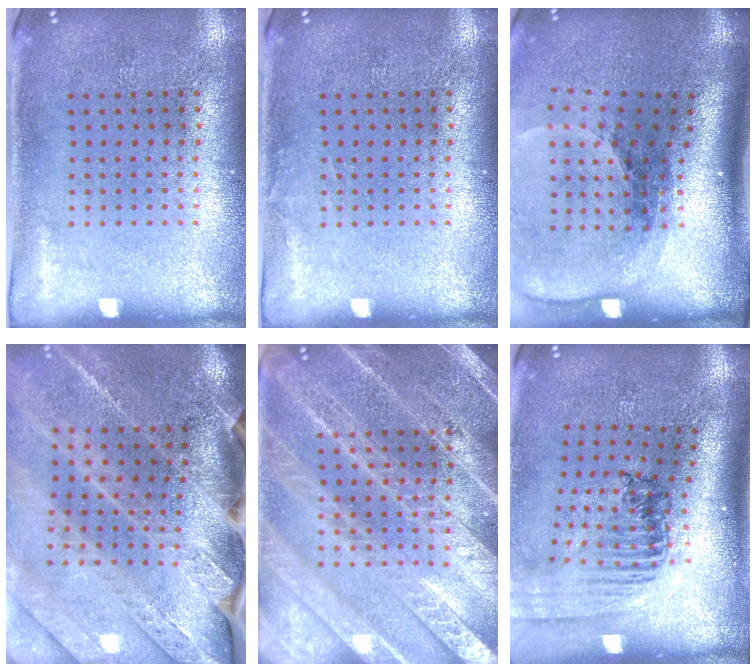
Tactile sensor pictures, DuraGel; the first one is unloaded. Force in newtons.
{"total": 0.5, "press": 0.5, "slide": 0.1}
{"total": 2.6, "press": 1.8, "slide": 1.8}
{"total": 3.9, "press": 3.2, "slide": 2.2}
{"total": 5.9, "press": 5.9, "slide": 0.7}
{"total": 1.7, "press": 1.5, "slide": 0.7}